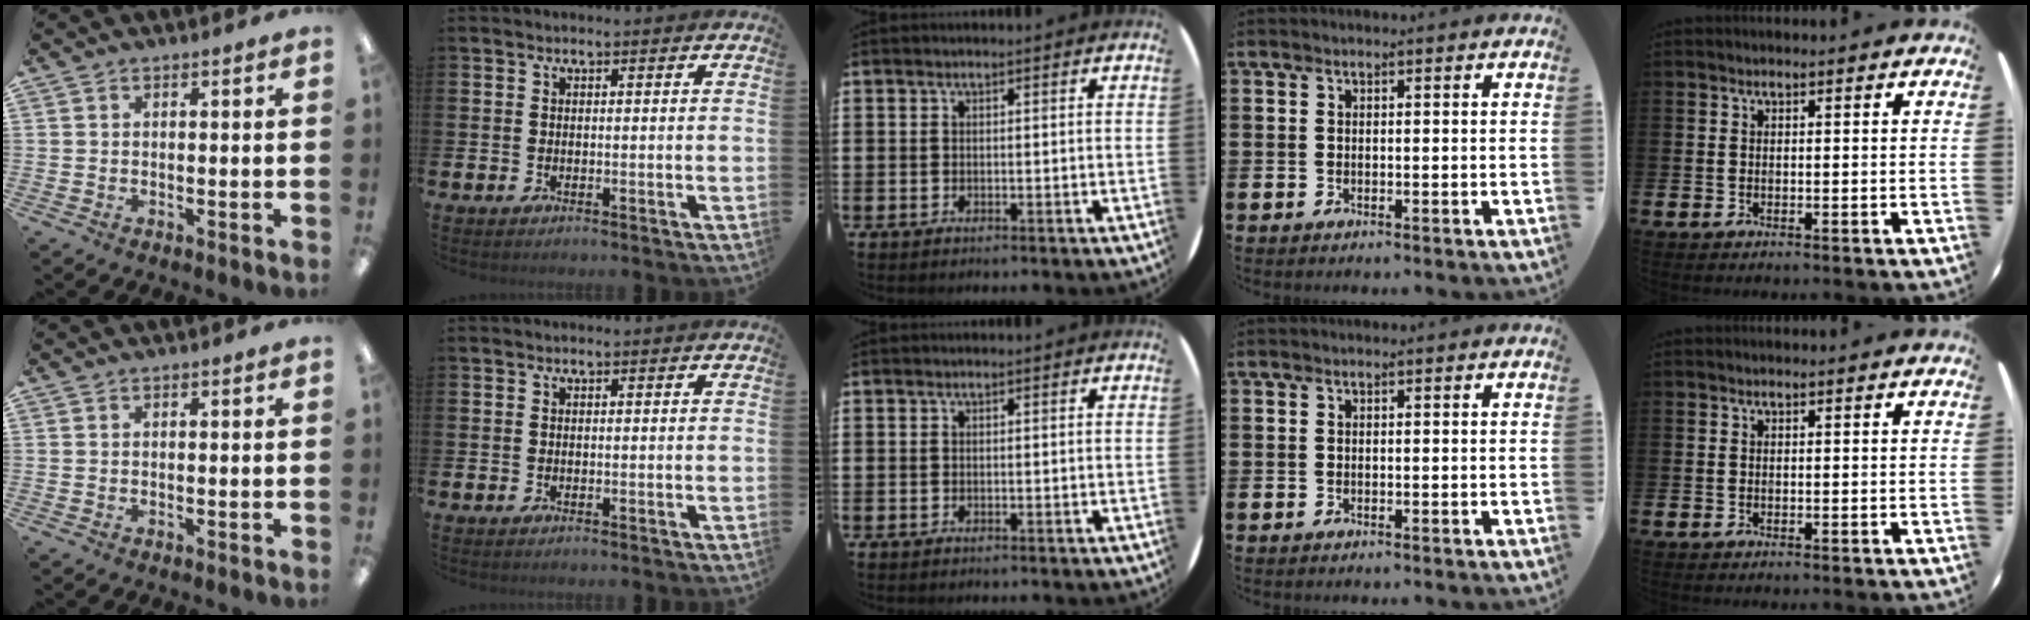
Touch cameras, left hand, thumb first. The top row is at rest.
{}